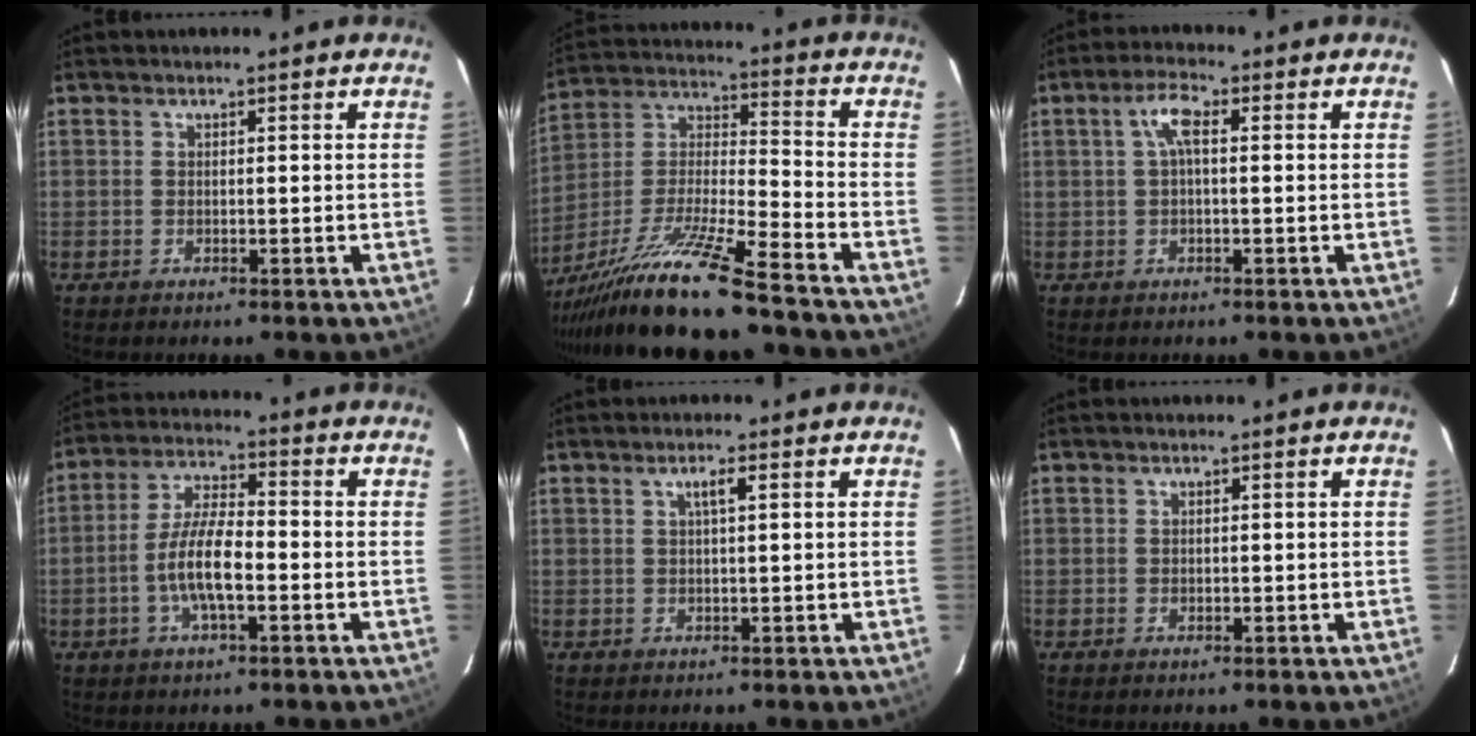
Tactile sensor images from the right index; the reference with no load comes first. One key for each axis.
{"total": 19.9, "fx": -15.7, "fy": 0.4, "fz": 12.3, "tx": -0.235, "ty": -0.020, "tz": -0.286}
{"total": 4.0, "fx": 0.6, "fy": 1.3, "fz": 3.8, "tx": -0.074, "ty": 0.012, "tz": 0.012}
{"total": 9.2, "fx": -2.7, "fy": 2.8, "fz": 8.4, "tx": -0.168, "ty": 0.004, "tz": -0.051}
{"total": 2.0, "fx": 0.7, "fy": 0.1, "fz": 1.9, "tx": -0.034, "ty": 0.004, "tz": 0.014}
{"total": 0.6, "fx": 0.0, "fy": 0.6, "fz": 0.1, "tx": 0.003, "ty": 0.000, "tz": 0.002}